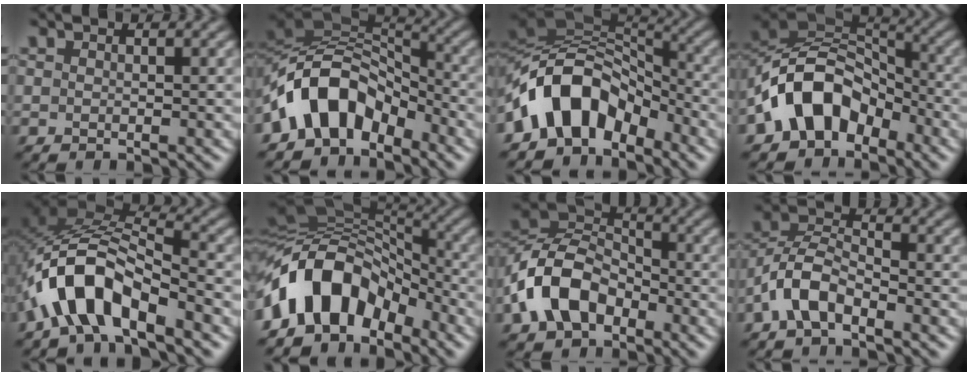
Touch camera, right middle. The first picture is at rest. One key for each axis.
{"total": 8.2, "fx": -4.6, "fy": 4.9, "fz": 4.7, "tx": -0.061, "ty": 0.015, "tz": -0.096}
{"total": 9.0, "fx": -4.9, "fy": 5.4, "fz": 5.4, "tx": -0.071, "ty": 0.018, "tz": -0.101}
{"total": 8.2, "fx": -4.0, "fy": 5.5, "fz": 4.6, "tx": -0.061, "ty": 0.015, "tz": -0.089}
{"total": 8.1, "fx": -4.1, "fy": 3.7, "fz": 5.9, "tx": -0.103, "ty": 0.011, "tz": -0.083}
{"total": 10.6, "fx": -5.0, "fy": 6.5, "fz": 6.8, "tx": -0.111, "ty": 0.028, "tz": -0.105}
{"total": 8.1, "fx": -3.4, "fy": 5.4, "fz": 4.9, "tx": -0.098, "ty": 0.013, "tz": -0.081}
{"total": 4.5, "fx": -2.7, "fy": 2.1, "fz": 3.0, "tx": -0.057, "ty": 0.014, "tz": -0.062}